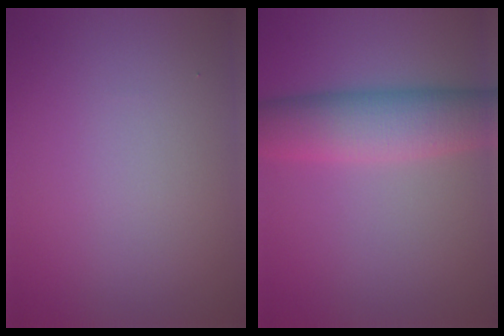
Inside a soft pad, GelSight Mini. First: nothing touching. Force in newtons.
{"total": 6.6, "press": 6.6, "slide": 0.2}